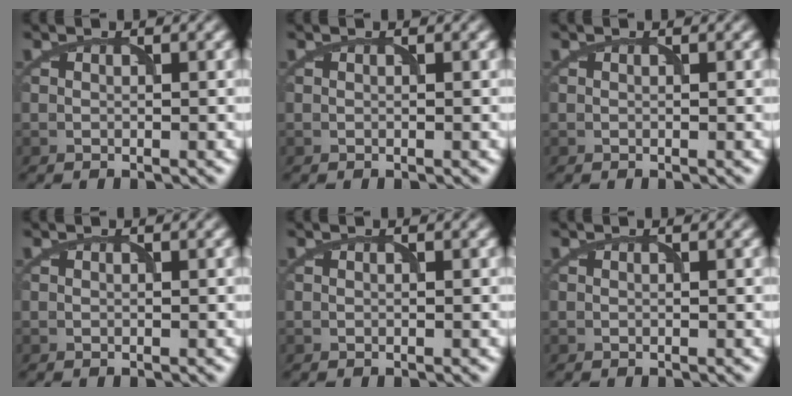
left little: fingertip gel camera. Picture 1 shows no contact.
{"total": 0.0}
{"total": 0.0}
{"total": 0.0}
{"total": 0.0}
{"total": 0.0}